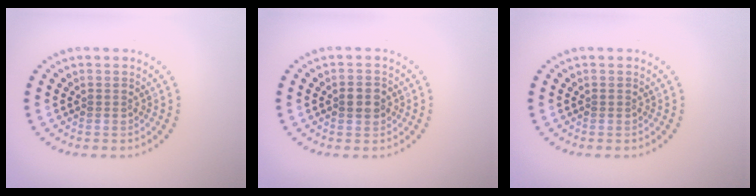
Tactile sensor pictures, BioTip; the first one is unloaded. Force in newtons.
{"total": 1.9, "press": 1.9, "slide": 0.2}
{"total": 0.0}